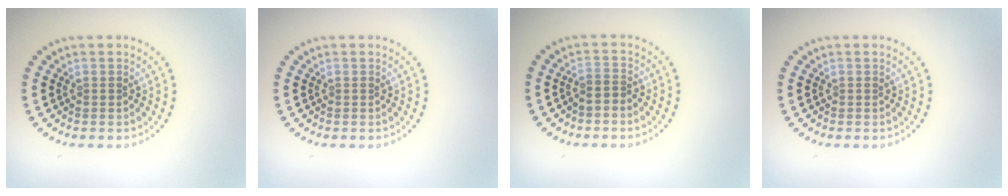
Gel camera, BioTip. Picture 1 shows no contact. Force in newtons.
{"total": 0.0}
{"total": 0.9, "press": 0.7, "slide": 0.6}
{"total": 0.0}